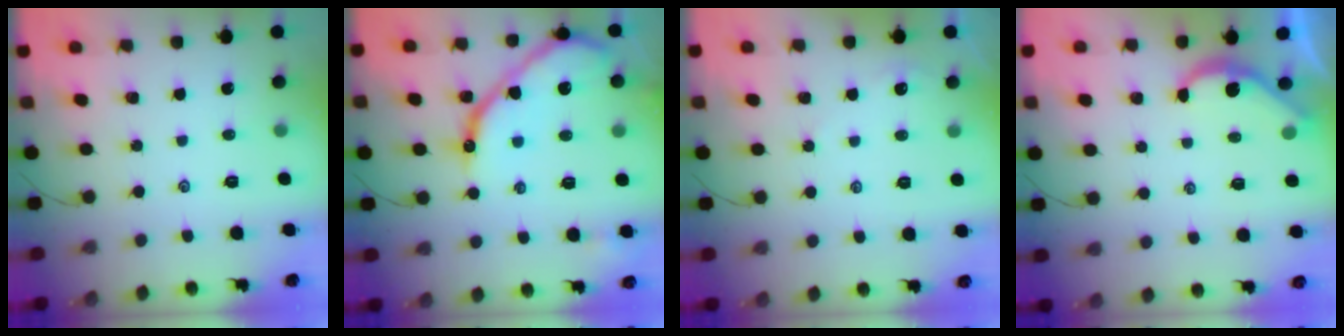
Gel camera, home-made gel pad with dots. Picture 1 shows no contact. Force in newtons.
{"total": 14.4, "press": 14.3, "slide": 1.4}
{"total": 1.4, "press": 1.4, "slide": 0.2}
{"total": 3.3, "press": 3.3, "slide": 0.3}